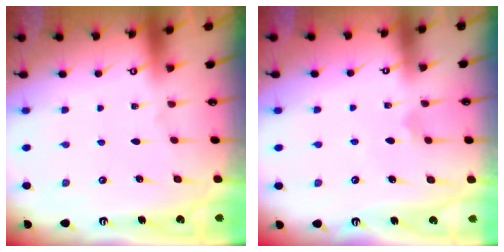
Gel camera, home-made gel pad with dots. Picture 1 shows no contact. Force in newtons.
{"total": 3.8, "press": 3.8, "slide": 0.4}